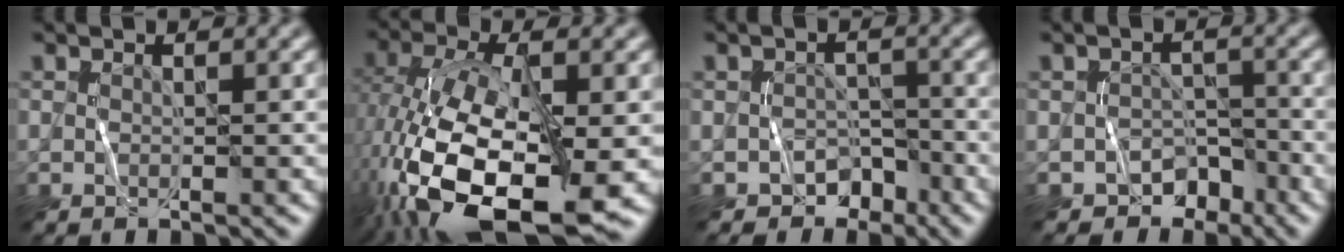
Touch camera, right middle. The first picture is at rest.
{"total": 15.1, "force": [-4.0, 7.3, 12.6], "torque": [-0.251, -0.022, -0.061]}
{"total": 2.9, "force": [-2.3, 1.8, 0.2], "torque": [0.013, 0.004, -0.033]}
{"total": 3.4, "force": [-2.8, 2.0, 0.4], "torque": [0.013, 0.003, -0.038]}